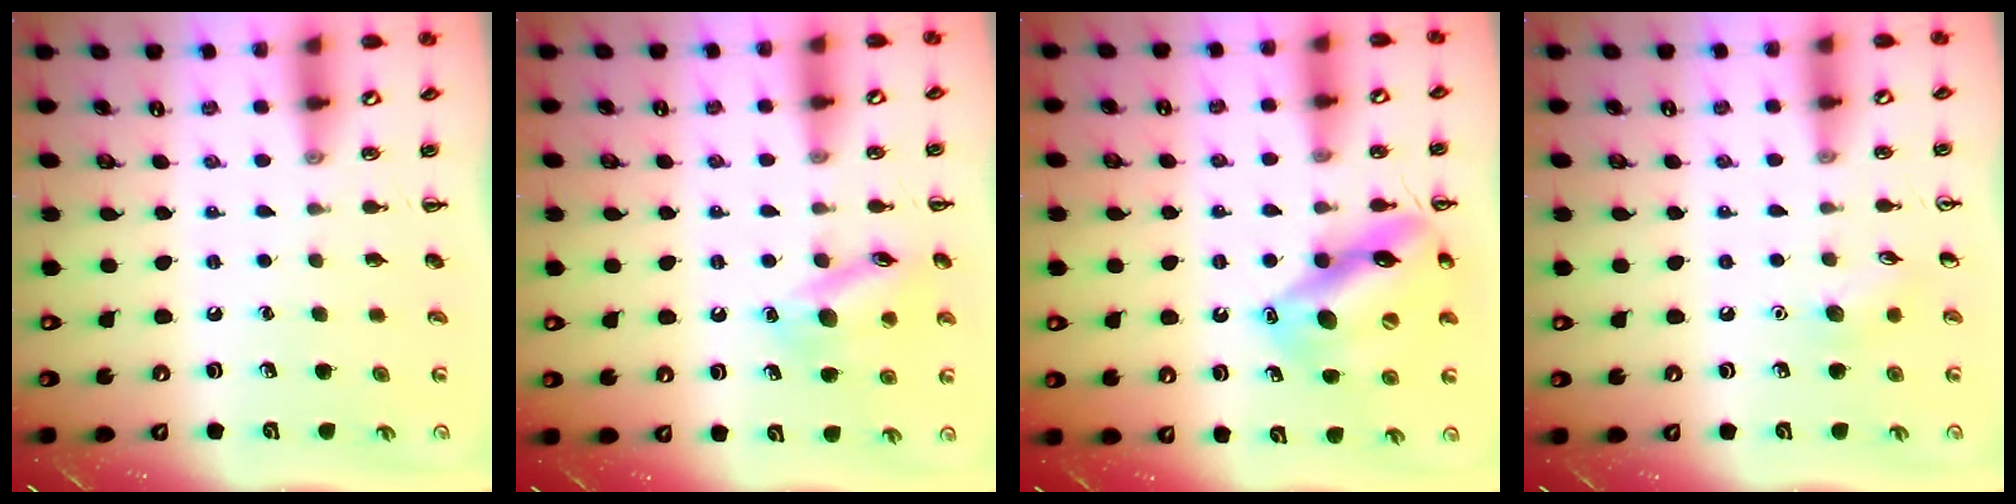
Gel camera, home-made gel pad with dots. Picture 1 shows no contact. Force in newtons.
{"total": 13.1, "press": 13.1, "slide": 0.9}
{"total": 15.9, "press": 15.7, "slide": 2.4}
{"total": 5.4, "press": 5.1, "slide": 1.7}